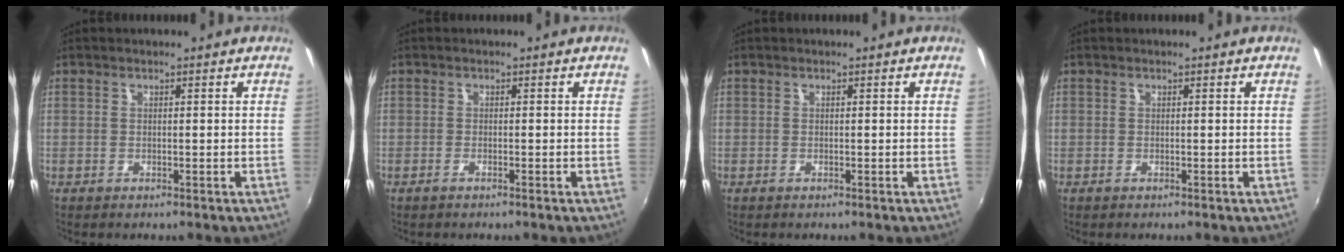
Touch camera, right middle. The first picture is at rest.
{"total": 0.8, "force": [-0.6, -0.1, 0.5], "torque": [-0.010, -0.002, -0.014]}
{"total": 0.0}
{"total": 0.0}